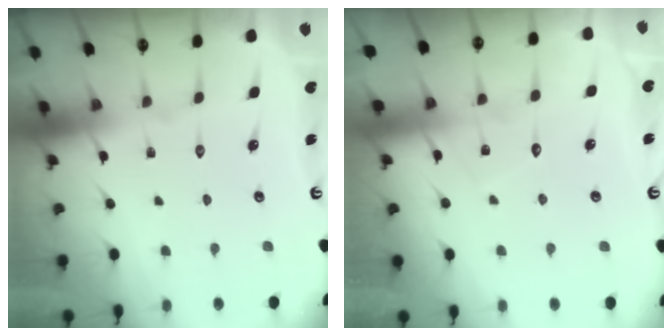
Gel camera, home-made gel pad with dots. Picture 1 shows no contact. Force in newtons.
{"total": 5.4, "press": 5.4, "slide": 0.6}